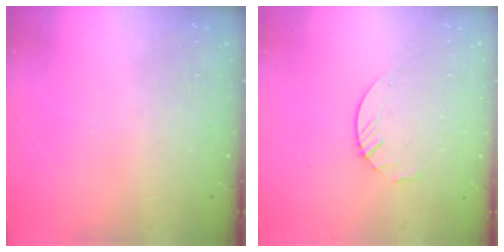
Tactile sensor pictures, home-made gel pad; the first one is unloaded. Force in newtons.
{"total": 4.9, "press": 4.9, "slide": 0.4}